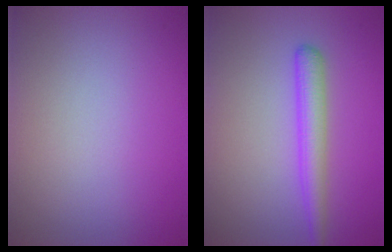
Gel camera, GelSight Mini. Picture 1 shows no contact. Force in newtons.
{"total": 2.8, "press": 2.8, "slide": 0.1}